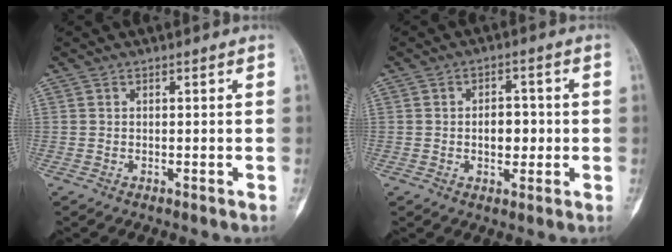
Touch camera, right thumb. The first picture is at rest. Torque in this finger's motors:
{"motor_torque": [1.05, 1.01, 0.17, -0.20, 0.02]}